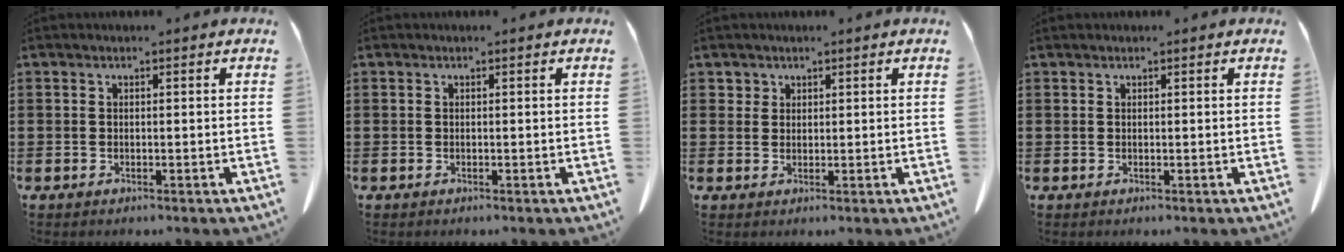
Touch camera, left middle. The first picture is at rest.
{"total": 0.0}
{"total": 1.4, "force": [1.1, 0.9, 0.1], "torque": [0.002, -0.005, 0.022]}
{"total": 0.0}